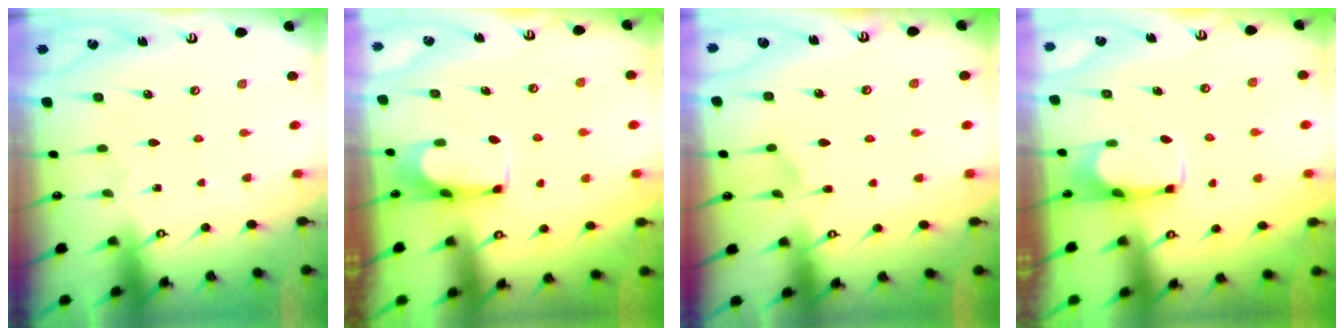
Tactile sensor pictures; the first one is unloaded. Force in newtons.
{"total": 2.2, "press": 2.2, "slide": 0.3}
{"total": 4.9, "press": 4.8, "slide": 0.6}
{"total": 2.9, "press": 2.9, "slide": 0.5}